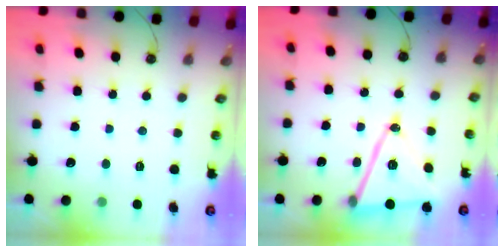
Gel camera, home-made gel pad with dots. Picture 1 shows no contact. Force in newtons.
{"total": 16.1, "press": 15.6, "slide": 3.7}